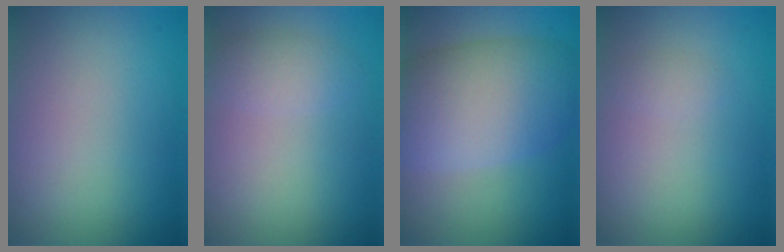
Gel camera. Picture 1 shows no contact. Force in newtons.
{"total": 2.0, "press": 2.0, "slide": 0.1}
{"total": 9.8, "press": 9.8, "slide": 0.3}
{"total": 0.8, "press": 0.8, "slide": 0.0}